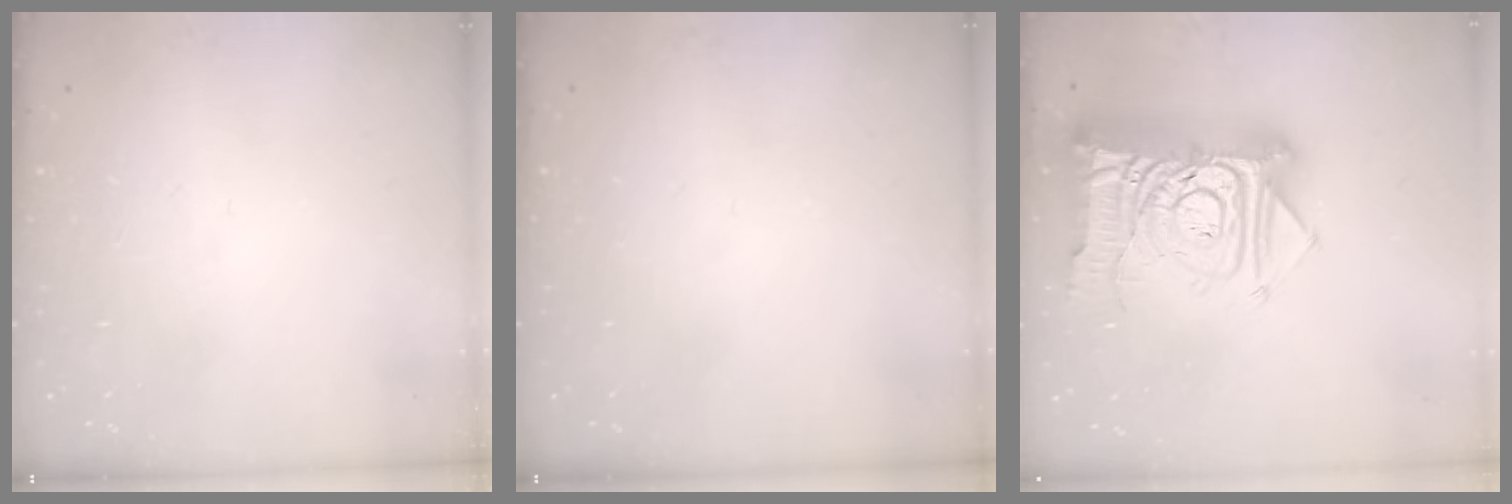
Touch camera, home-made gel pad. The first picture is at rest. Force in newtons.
{"total": 0.0}
{"total": 24.5, "press": 24.3, "slide": 2.7}